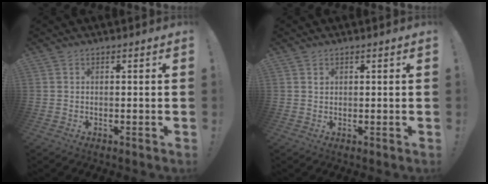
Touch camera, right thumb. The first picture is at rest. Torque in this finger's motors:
{"motor_torque": [-0.05, 0.23, -0.07, 0.18, 0.00]}